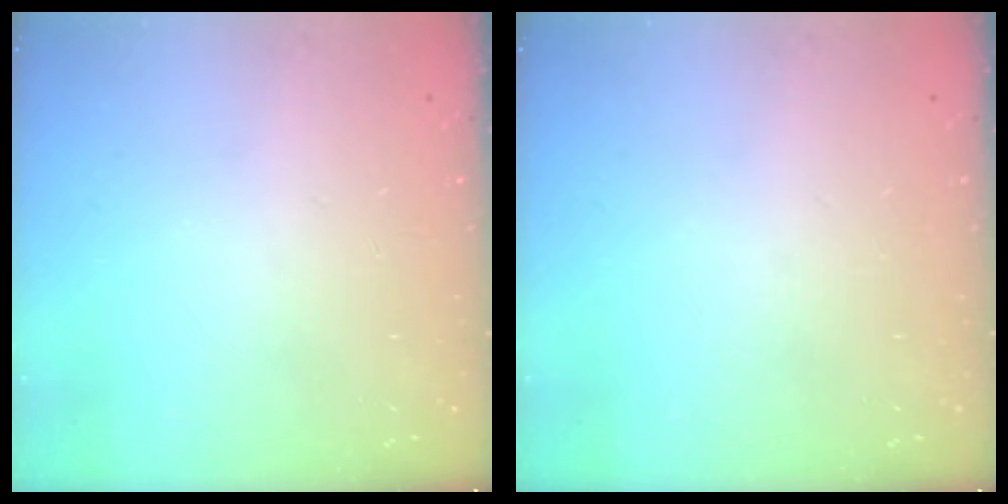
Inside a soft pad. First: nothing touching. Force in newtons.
{"total": 0.0}